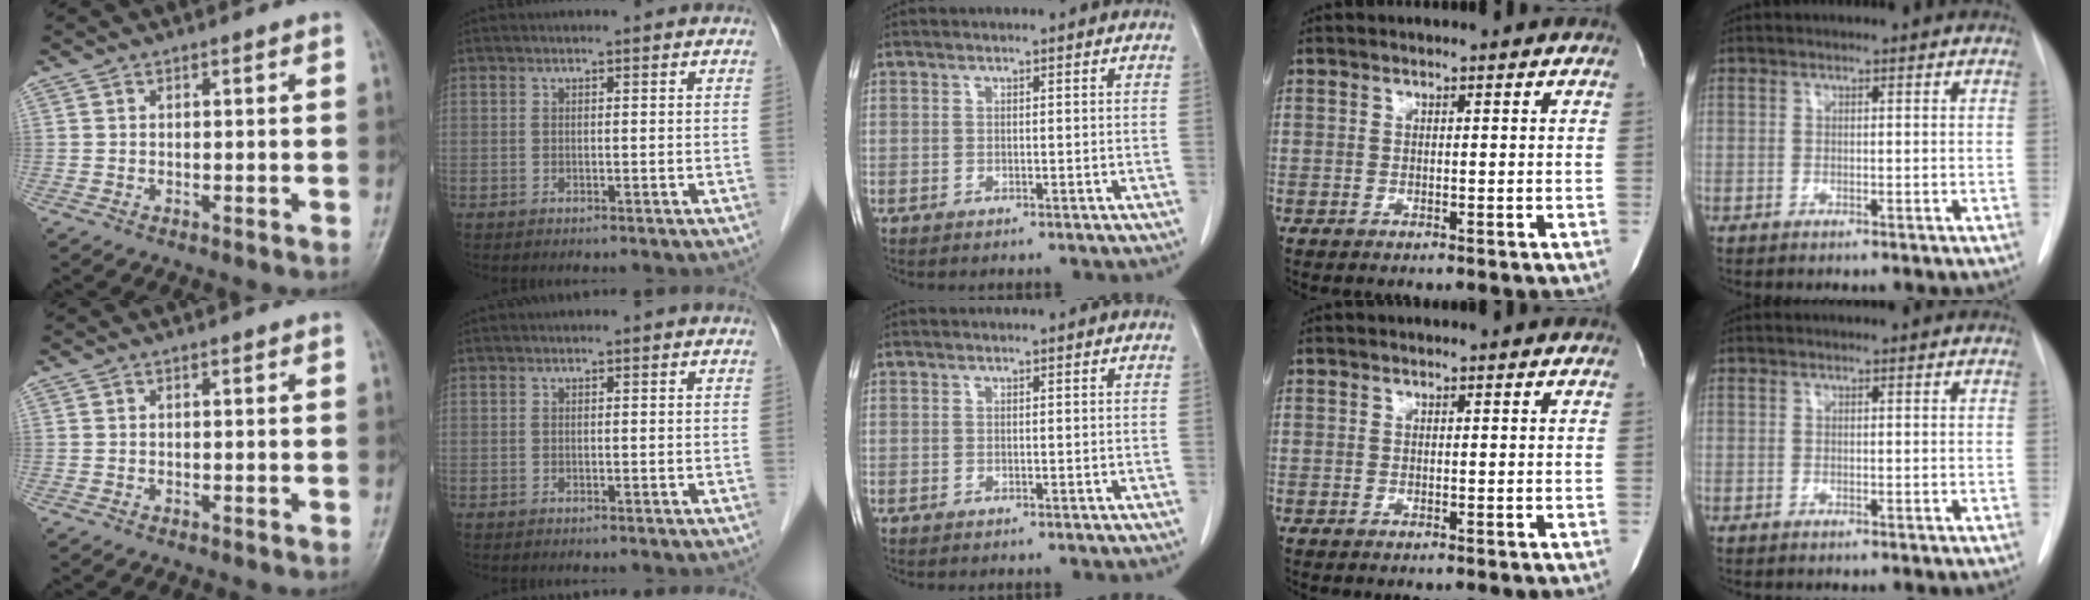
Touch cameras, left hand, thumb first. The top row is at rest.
{}